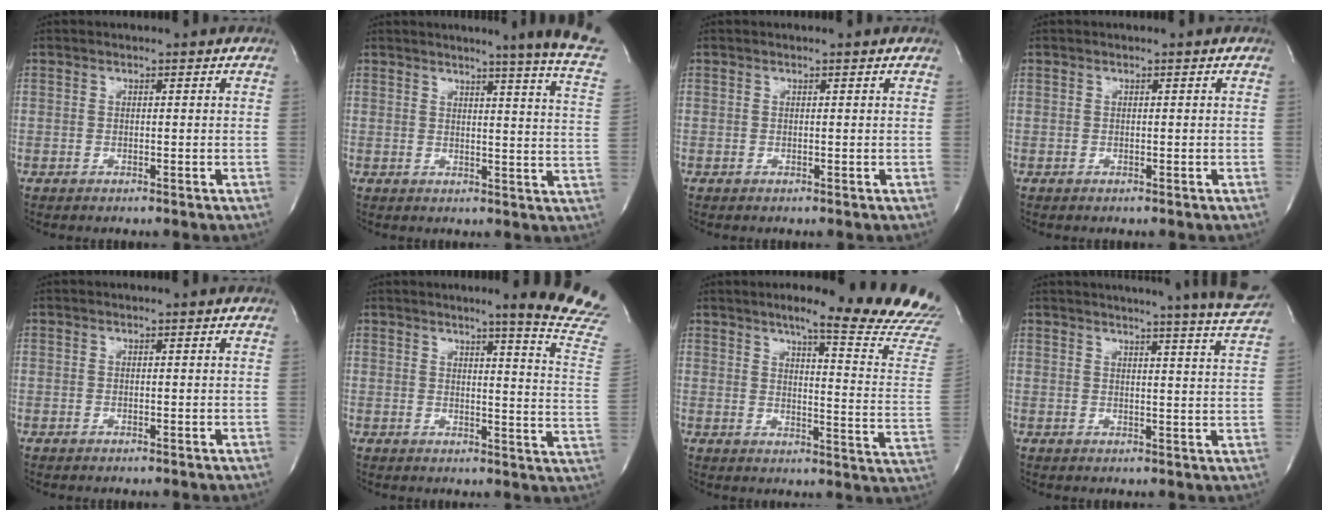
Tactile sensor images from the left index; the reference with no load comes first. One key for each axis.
{"total": 12.4, "fx": 10.3, "fy": -2.1, "fz": 6.6, "tx": -0.086, "ty": -0.077, "tz": 0.097}
{"total": 0.0}
{"total": 0.0}
{"total": 0.0}
{"total": 13.2, "fx": 11.2, "fy": -2.0, "fz": 6.7, "tx": -0.083, "ty": -0.099, "tz": 0.114}
{"total": 18.7, "fx": 16.7, "fy": -0.4, "fz": 8.5, "tx": -0.107, "ty": -0.098, "tz": 0.188}
{"total": 15.2, "fx": 14.0, "fy": -1.7, "fz": 5.7, "tx": -0.089, "ty": -0.068, "tz": 0.154}